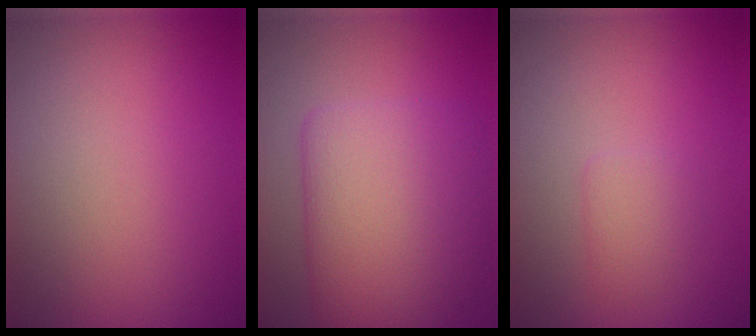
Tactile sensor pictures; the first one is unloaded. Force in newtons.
{"total": 7.5, "press": 7.5, "slide": 0.4}
{"total": 1.3, "press": 1.3, "slide": 0.1}